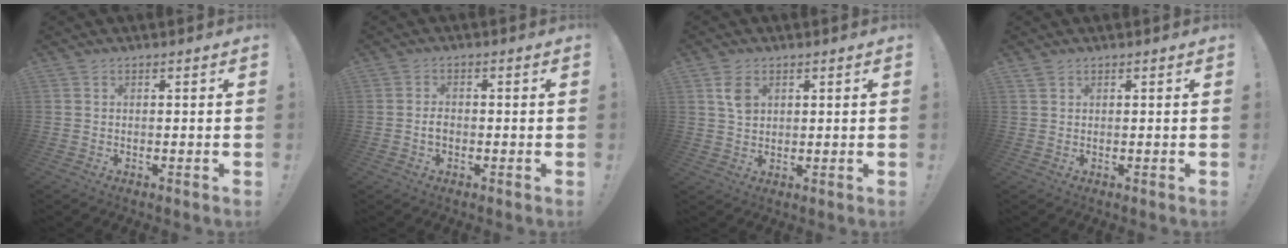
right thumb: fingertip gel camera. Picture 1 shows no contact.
{"total": 2.3, "force": [-0.9, 1.7, 1.3], "torque": [-0.022, 0.006, -0.016]}
{"total": 5.0, "force": [1.9, 3.3, 3.1], "torque": [-0.034, -0.006, 0.034]}
{"total": 1.0, "force": [0.9, 0.4, 0.4], "torque": [-0.009, -0.001, 0.017]}